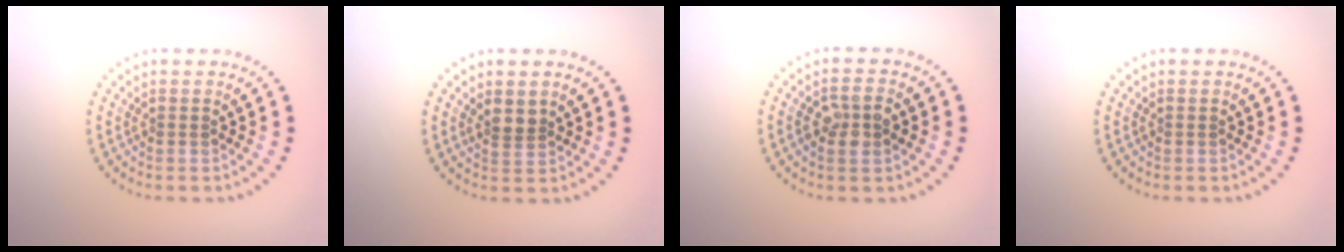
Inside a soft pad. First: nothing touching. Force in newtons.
{"total": 1.7, "press": 1.5, "slide": 0.9}
{"total": 2.5, "press": 2.4, "slide": 0.4}
{"total": 0.0}